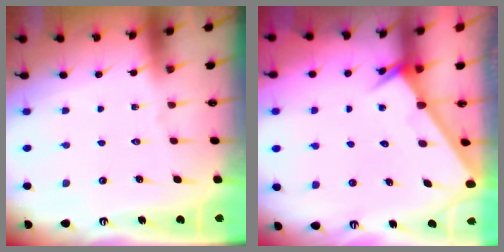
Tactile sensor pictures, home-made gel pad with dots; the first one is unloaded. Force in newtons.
{"total": 2.6, "press": 2.6, "slide": 0.0}